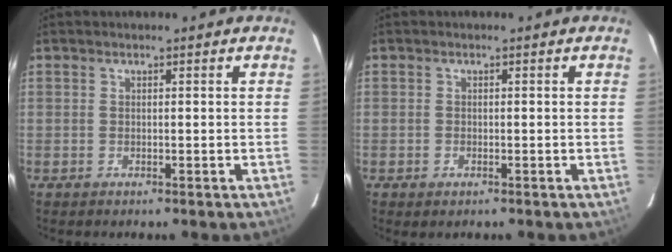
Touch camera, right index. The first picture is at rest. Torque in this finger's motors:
{"motor_torque": [0.06, 0.07, -0.10, -0.03]}